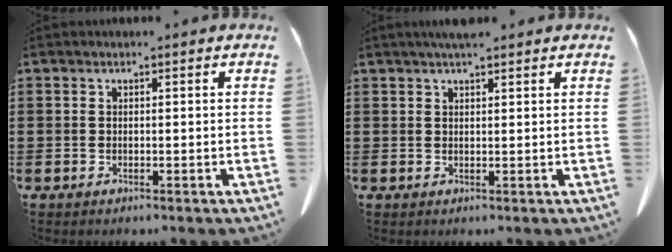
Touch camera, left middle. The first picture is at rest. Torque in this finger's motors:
{"motor_torque": [0.28, 0.21, 0.04, 0.05]}